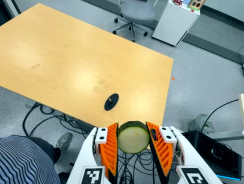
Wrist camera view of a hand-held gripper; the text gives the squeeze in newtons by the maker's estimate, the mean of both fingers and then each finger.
{"total": 14.1, "left": 14.0, "right": 14.3}